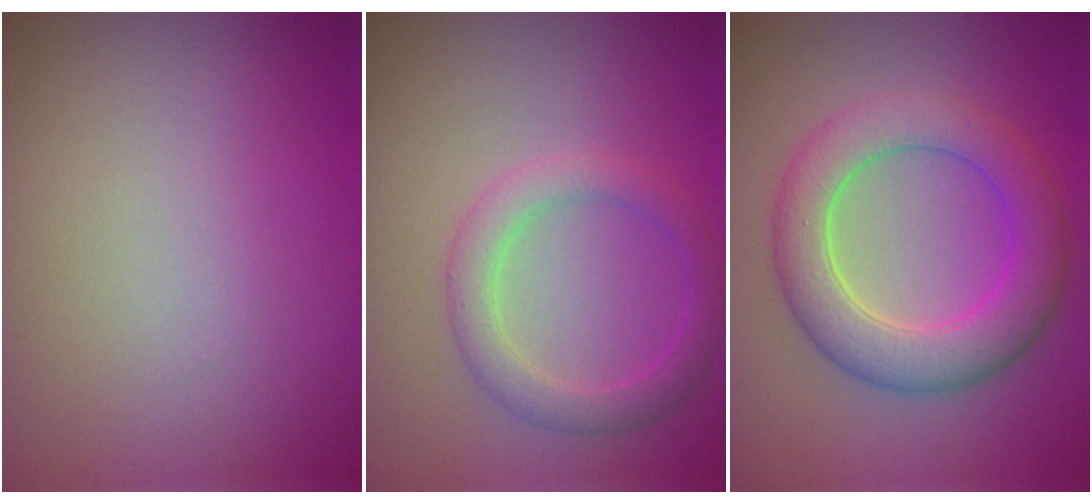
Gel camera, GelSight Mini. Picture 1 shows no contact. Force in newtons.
{"total": 3.0, "press": 3.0, "slide": 0.2}
{"total": 6.4, "press": 6.4, "slide": 0.4}